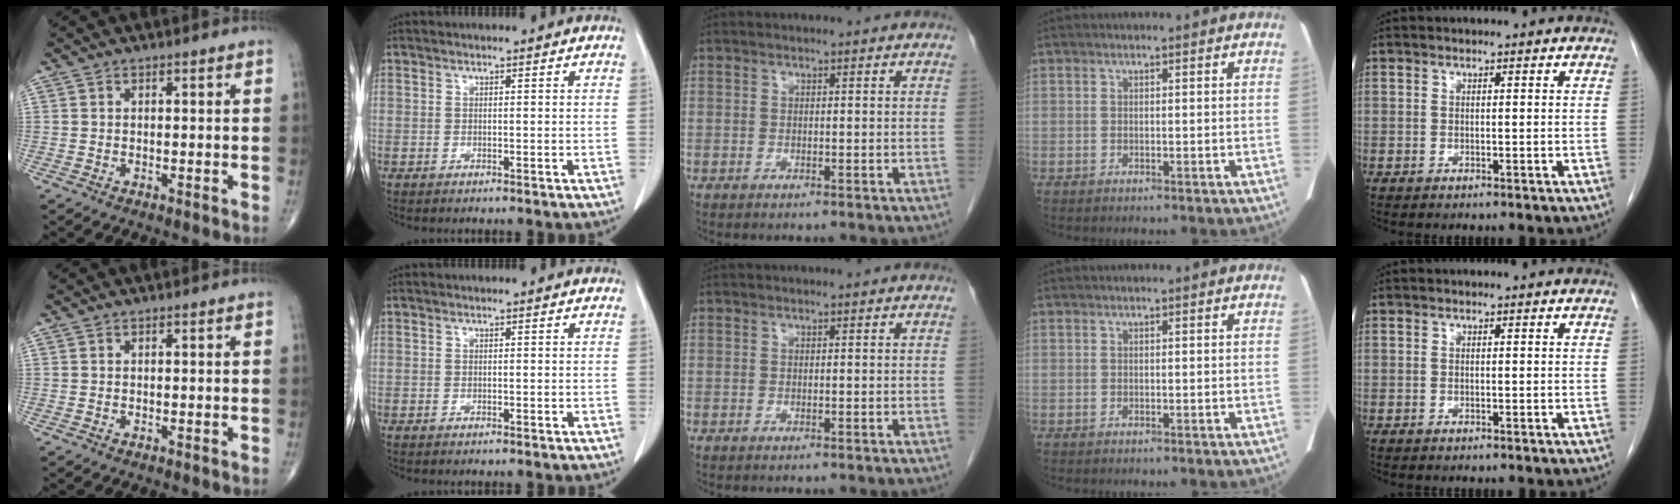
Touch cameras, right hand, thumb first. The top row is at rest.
{}